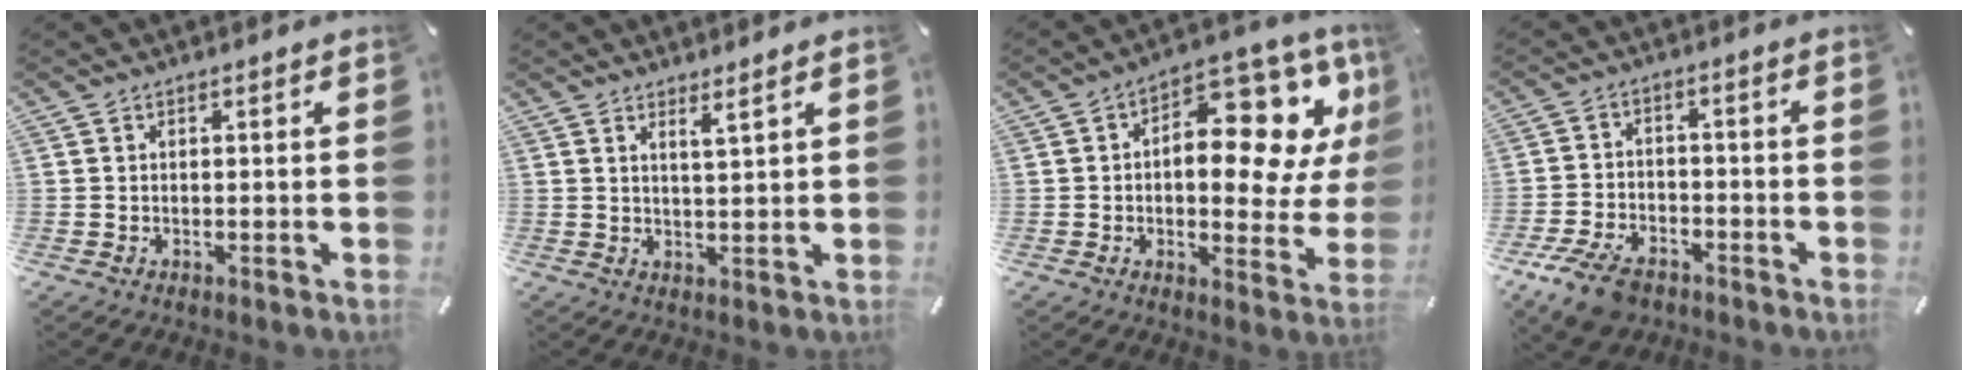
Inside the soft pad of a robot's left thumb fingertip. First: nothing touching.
{"total": 2.7, "force": [2.3, -0.7, 1.1], "torque": [-0.023, -0.014, 0.041]}
{"total": 16.6, "force": [5.9, 9.2, 12.4], "torque": [-0.152, -0.058, 0.097]}
{"total": 8.9, "force": [-5.9, 5.0, 4.4], "torque": [-0.088, 0.028, -0.106]}